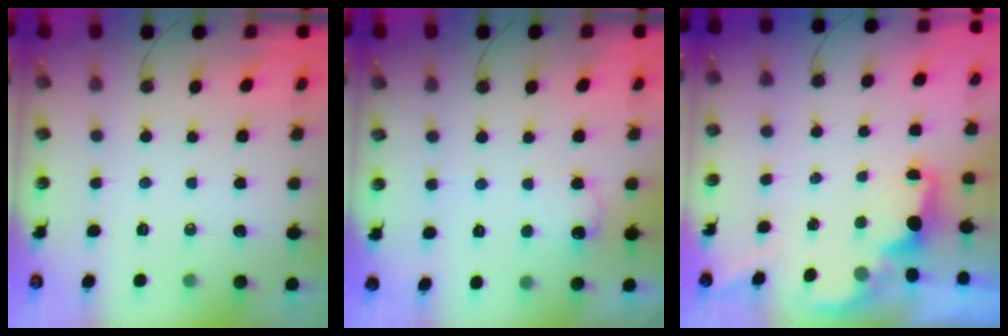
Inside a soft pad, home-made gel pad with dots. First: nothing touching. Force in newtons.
{"total": 7.0, "press": 7.0, "slide": 0.9}
{"total": 1.8, "press": 1.6, "slide": 0.8}